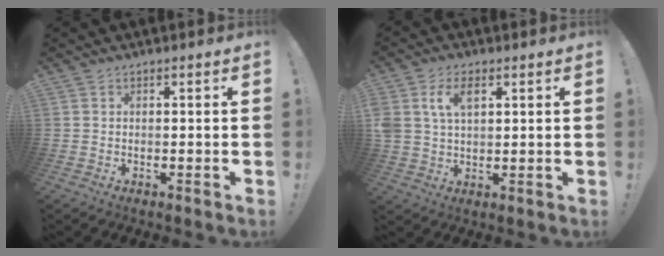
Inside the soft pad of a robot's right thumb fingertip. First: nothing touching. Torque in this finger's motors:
{"motor_torque": [0.70, 2.11, 0.73, -0.42, 0.06]}